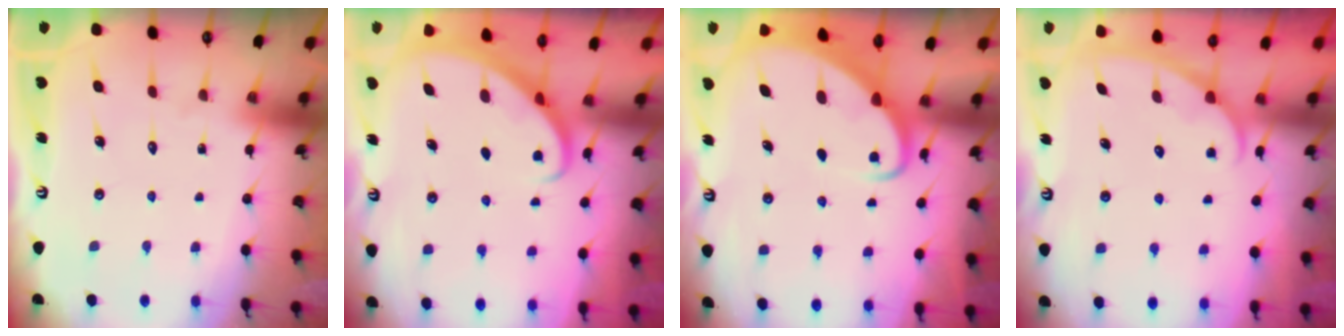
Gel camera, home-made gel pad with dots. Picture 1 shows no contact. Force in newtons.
{"total": 2.9, "press": 2.9, "slide": 0.2}
{"total": 3.9, "press": 3.9, "slide": 0.3}
{"total": 1.5, "press": 1.4, "slide": 0.2}